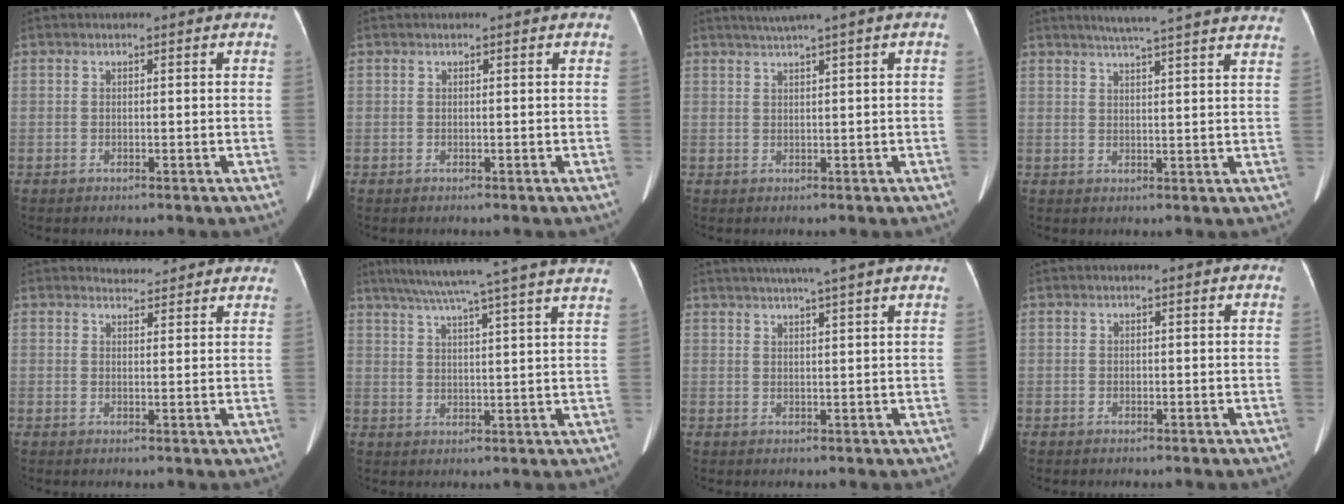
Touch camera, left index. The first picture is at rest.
{"total": 0.0}
{"total": 3.2, "force": [2.0, -0.9, 2.4], "torque": [-0.047, 0.008, 0.040]}
{"total": 18.4, "force": [16.6, 0.2, 8.0], "torque": [-0.116, -0.004, 0.201]}
{"total": 5.6, "force": [5.5, 1.5, 0.1], "torque": [0.009, 0.010, 0.051]}
{"total": 23.9, "force": [20.8, -1.1, 11.7], "torque": [-0.194, -0.009, 0.266]}
{"total": 9.0, "force": [7.4, -1.0, 4.9], "torque": [-0.077, 0.023, 0.092]}
{"total": 0.0}